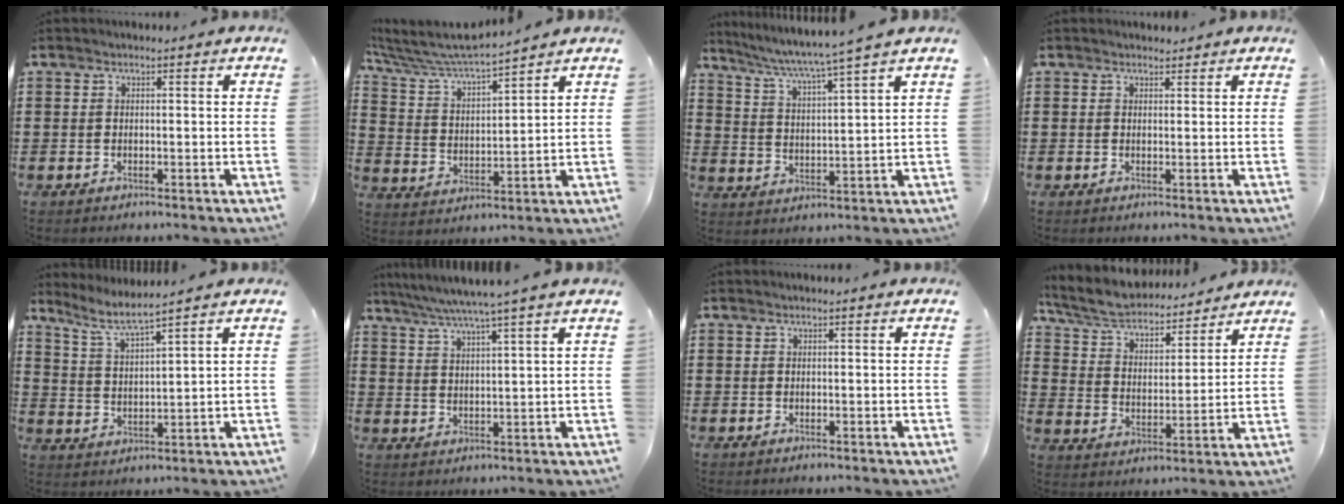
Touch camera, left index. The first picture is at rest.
{"total": 6.7, "force": [6.4, -0.3, 1.9], "torque": [-0.067, -0.041, 0.108]}
{"total": 4.4, "force": [3.6, -1.2, 2.1], "torque": [-0.061, -0.034, 0.052]}
{"total": 0.9, "force": [0.8, 0.4, 0.0], "torque": [-0.002, 0.001, 0.016]}
{"total": 4.5, "force": [3.8, -0.4, 2.3], "torque": [-0.059, -0.018, 0.064]}
{"total": 5.1, "force": [4.2, -1.1, 2.6], "torque": [-0.063, -0.021, 0.070]}
{"total": 0.0}
{"total": 6.4, "force": [6.0, 1.1, 2.1], "torque": [-0.070, -0.035, 0.101]}